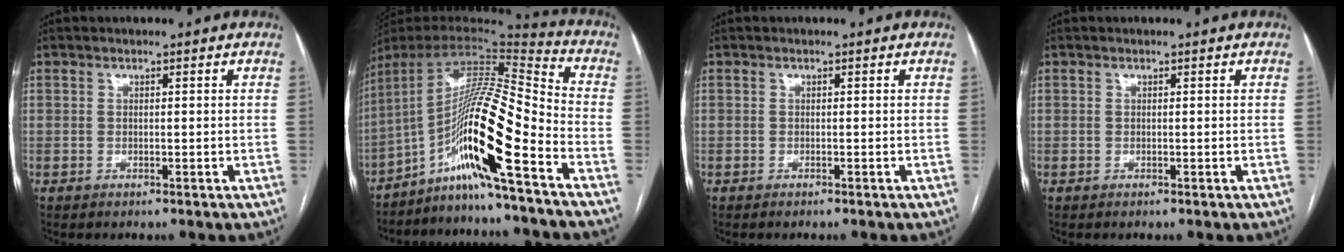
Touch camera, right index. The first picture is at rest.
{"total": 16.7, "force": [-8.5, -0.7, 14.3], "torque": [-0.255, 0.010, -0.152]}
{"total": 0.0}
{"total": 0.0}